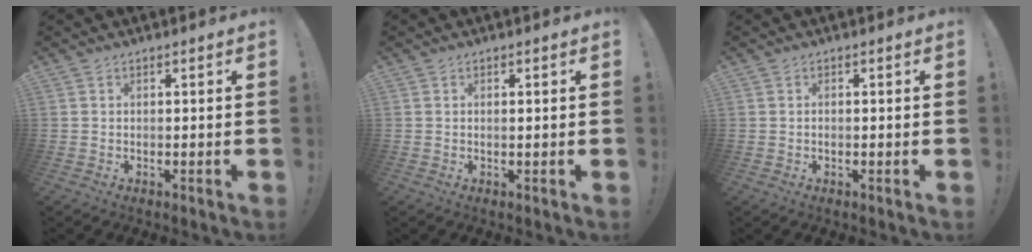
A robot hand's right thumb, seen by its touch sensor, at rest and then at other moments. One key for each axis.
{"total": 0.7, "fx": 0.2, "fy": 0.0, "fz": 0.7, "tx": -0.003, "ty": -0.005, "tz": 0.000}
{"total": 0.6, "fx": -0.5, "fy": 0.2, "fz": 0.2, "tx": -0.009, "ty": 0.002, "tz": -0.009}